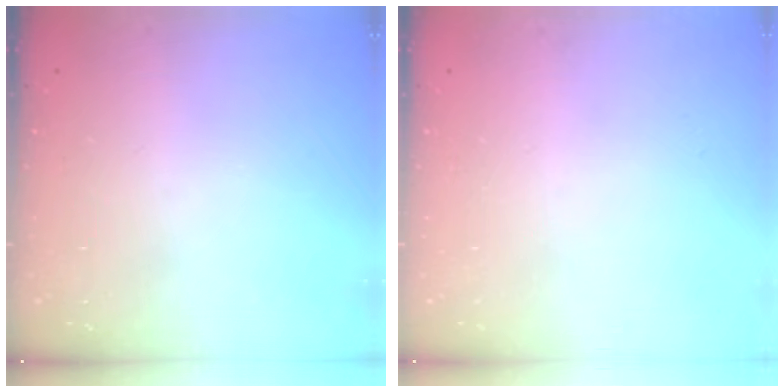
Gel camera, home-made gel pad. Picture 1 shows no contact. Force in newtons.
{"total": 0.0}